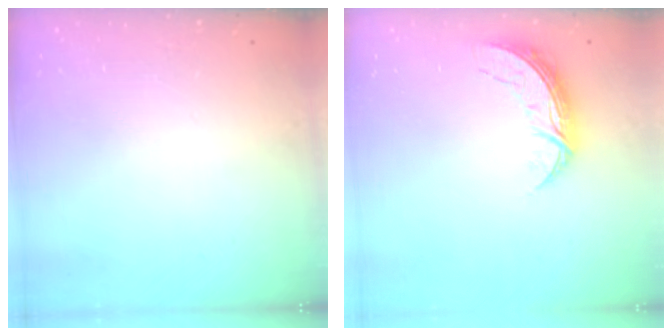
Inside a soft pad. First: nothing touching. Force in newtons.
{"total": 7.2, "press": 7.1, "slide": 0.5}